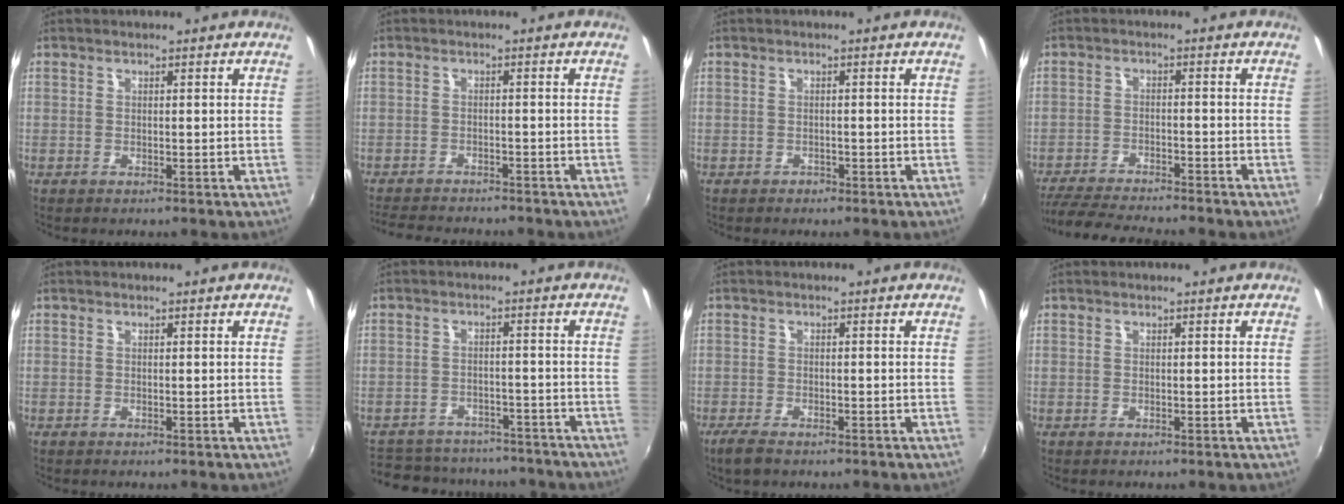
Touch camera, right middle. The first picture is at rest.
{"total": 9.9, "force": [-8.9, 2.6, 3.6], "torque": [-0.089, -0.015, -0.134]}
{"total": 1.2, "force": [-0.9, 0.7, 0.1], "torque": [-0.005, -0.001, -0.015]}
{"total": 12.2, "force": [-11.0, 1.0, 5.0], "torque": [-0.116, -0.020, -0.179]}
{"total": 0.0}
{"total": 19.2, "force": [-16.2, 7.6, 6.9], "torque": [-0.149, 0.012, -0.209]}
{"total": 3.8, "force": [-2.9, 1.2, 2.2], "torque": [-0.057, -0.012, -0.054]}
{"total": 0.0}